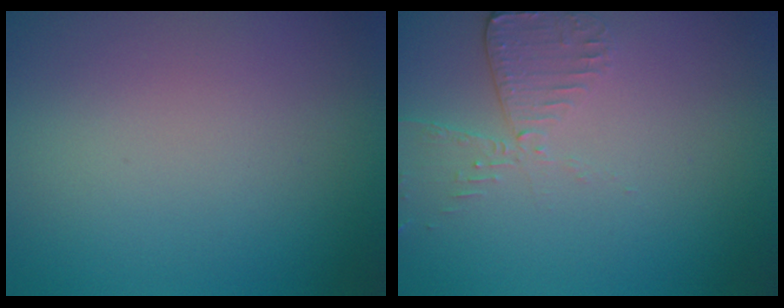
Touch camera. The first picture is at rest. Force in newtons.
{"total": 2.6, "press": 2.3, "slide": 1.2}